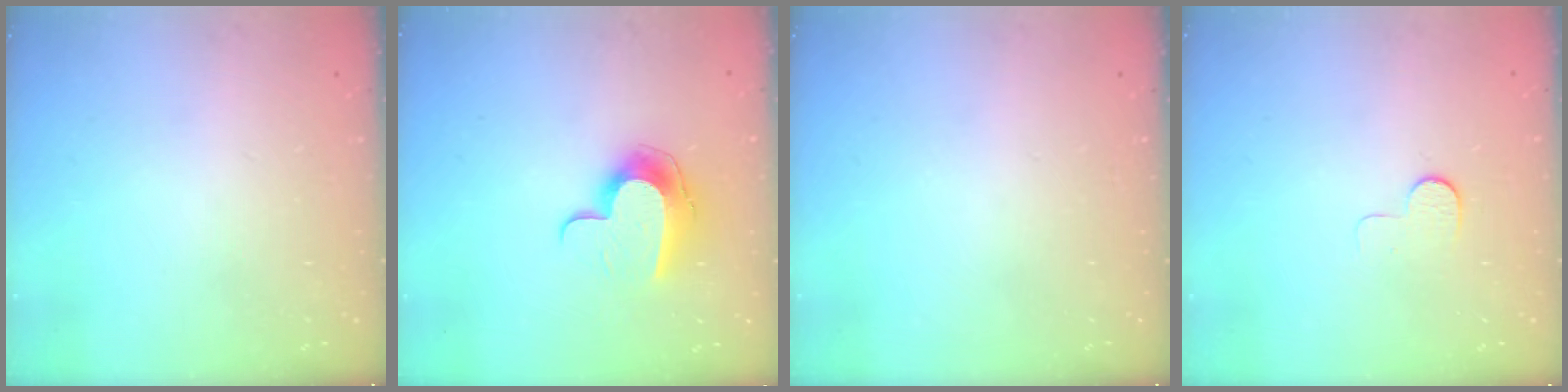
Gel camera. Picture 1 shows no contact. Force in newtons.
{"total": 11.5, "press": 11.5, "slide": 0.5}
{"total": 0.0}
{"total": 6.5, "press": 6.5, "slide": 0.5}